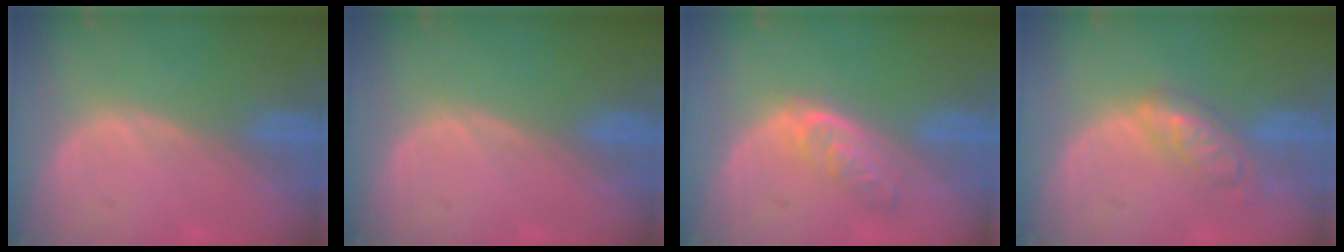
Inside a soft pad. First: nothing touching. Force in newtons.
{"total": 0.0}
{"total": 4.7, "press": 4.4, "slide": 1.6}
{"total": 5.9, "press": 5.2, "slide": 2.9}